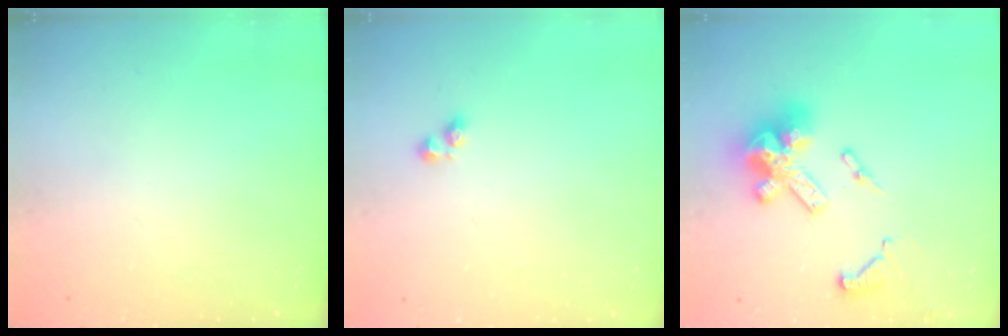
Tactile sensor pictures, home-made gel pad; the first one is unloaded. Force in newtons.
{"total": 2.4, "press": 2.3, "slide": 0.6}
{"total": 16.7, "press": 16.6, "slide": 1.8}